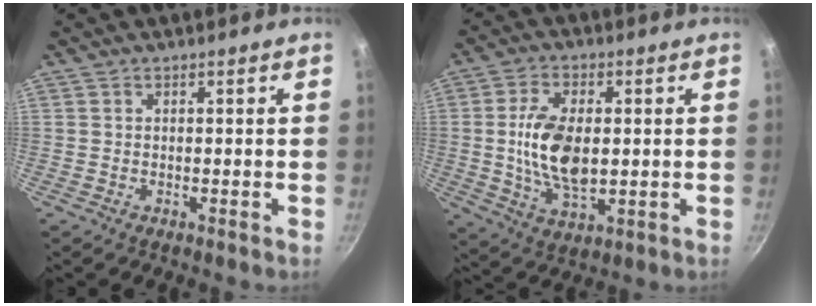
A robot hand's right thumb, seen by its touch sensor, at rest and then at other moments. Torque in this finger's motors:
{"motor_torque": [1.86, 1.57, 1.47, -0.26, 0.47]}